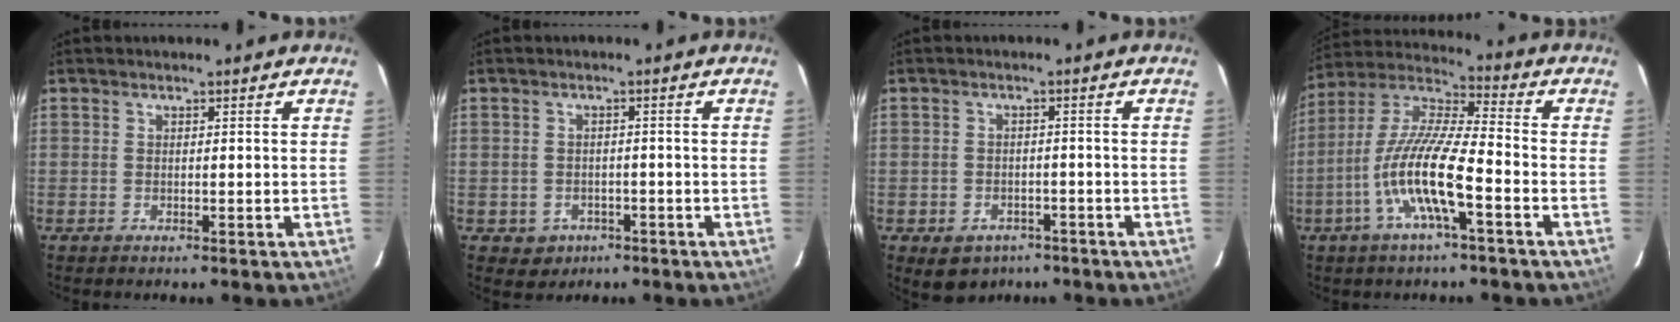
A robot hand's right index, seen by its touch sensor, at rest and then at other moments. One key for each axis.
{"total": 4.0, "fx": -1.7, "fy": 3.6, "fz": 0.9, "tx": -0.029, "ty": 0.006, "tz": -0.014}
{"total": 6.5, "fx": -4.0, "fy": 4.6, "fz": 2.2, "tx": -0.047, "ty": 0.007, "tz": -0.044}
{"total": 13.9, "fx": -5.4, "fy": 2.1, "fz": 12.7, "tx": -0.253, "ty": -0.003, "tz": -0.111}